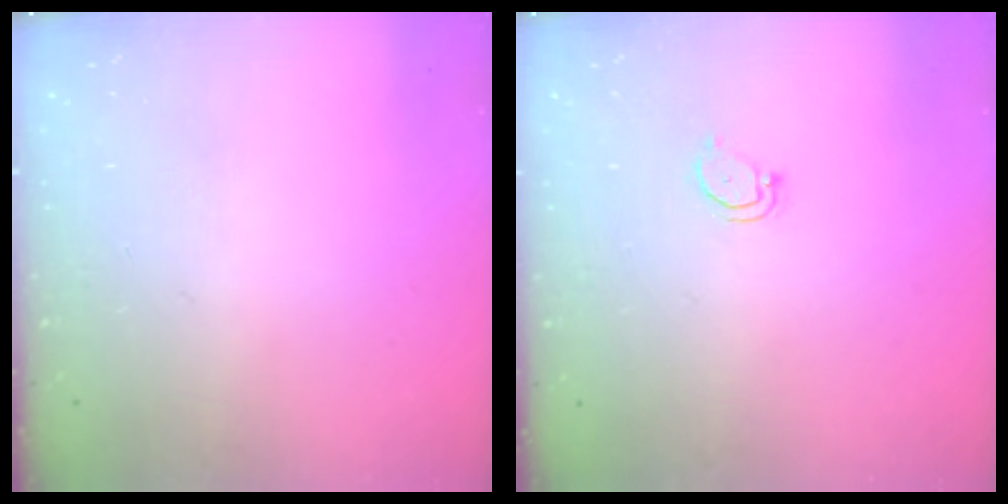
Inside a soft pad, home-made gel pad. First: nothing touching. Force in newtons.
{"total": 2.5, "press": 2.5, "slide": 0.3}